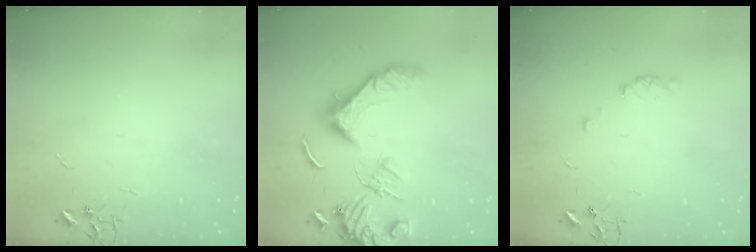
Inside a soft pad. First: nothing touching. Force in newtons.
{"total": 16.2, "press": 16.0, "slide": 2.2}
{"total": 4.1, "press": 4.0, "slide": 0.6}